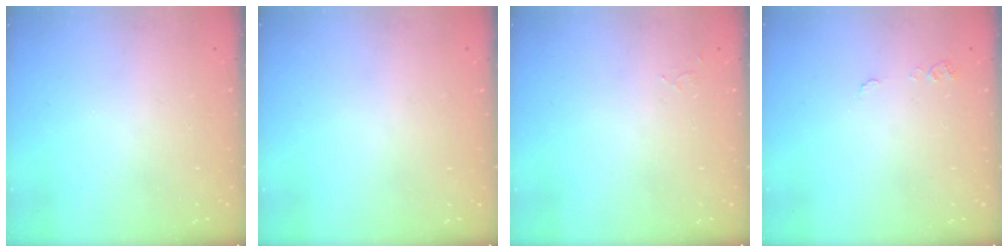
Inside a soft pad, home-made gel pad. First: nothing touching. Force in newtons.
{"total": 0.0}
{"total": 5.2, "press": 5.2, "slide": 0.4}
{"total": 5.3, "press": 5.2, "slide": 0.5}